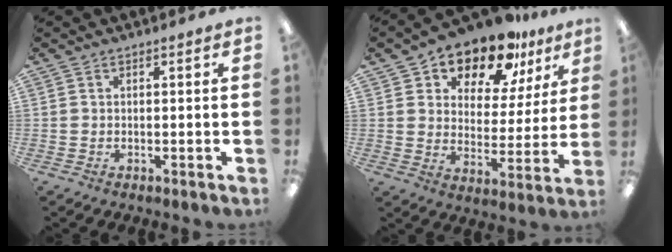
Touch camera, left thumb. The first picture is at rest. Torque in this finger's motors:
{"motor_torque": [0.23, 0.79, 1.49, -1.28, 0.09]}